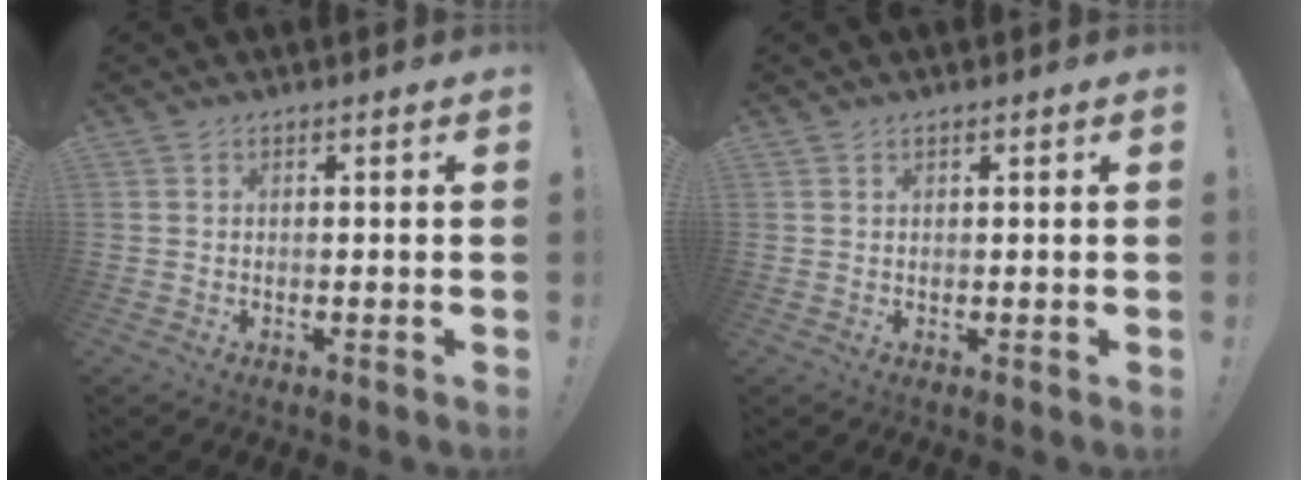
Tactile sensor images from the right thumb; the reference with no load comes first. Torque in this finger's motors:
{"motor_torque": [-0.08, -0.17, -0.05, 0.16, 0.01]}